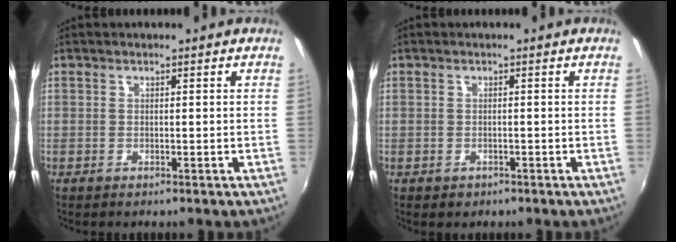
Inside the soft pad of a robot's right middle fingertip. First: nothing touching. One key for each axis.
{"total": 1.5, "fx": -0.7, "fy": 1.3, "fz": 0.2, "tx": -0.003, "ty": -0.003, "tz": -0.008}